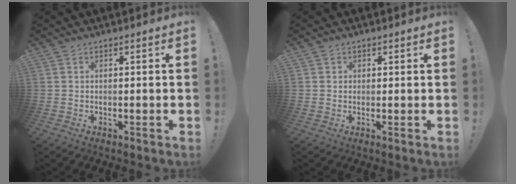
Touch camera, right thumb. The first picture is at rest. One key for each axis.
{"total": 1.1, "fx": 0.5, "fy": 0.9, "fz": 0.1, "tx": 0.005, "ty": -0.002, "tz": 0.008}